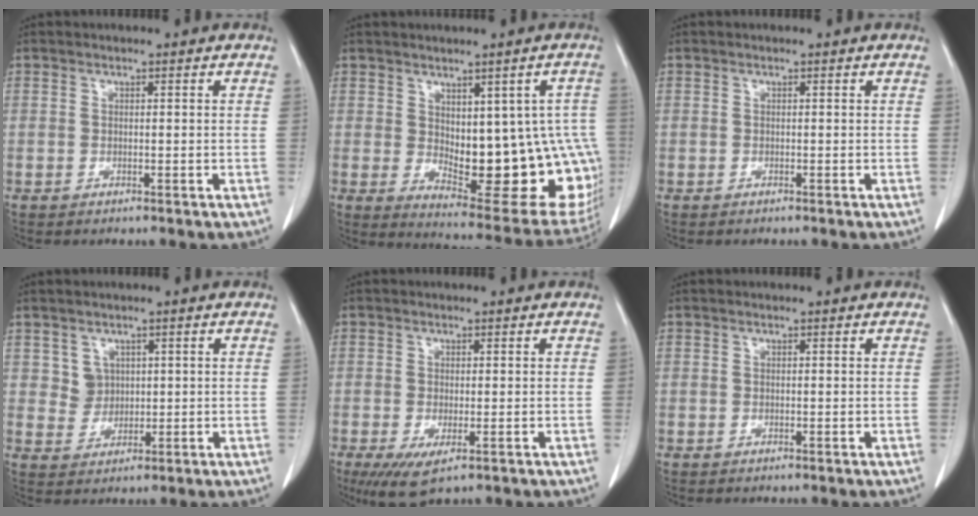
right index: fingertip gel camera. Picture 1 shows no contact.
{"total": 17.8, "force": [-1.5, 7.4, 16.1], "torque": [-0.144, 0.003, 0.007]}
{"total": 0.0}
{"total": 2.9, "force": [1.1, 2.7, 0.4], "torque": [-0.006, 0.002, 0.022]}
{"total": 5.1, "force": [-2.6, 1.6, 4.1], "torque": [-0.070, -0.016, -0.035]}
{"total": 0.0}